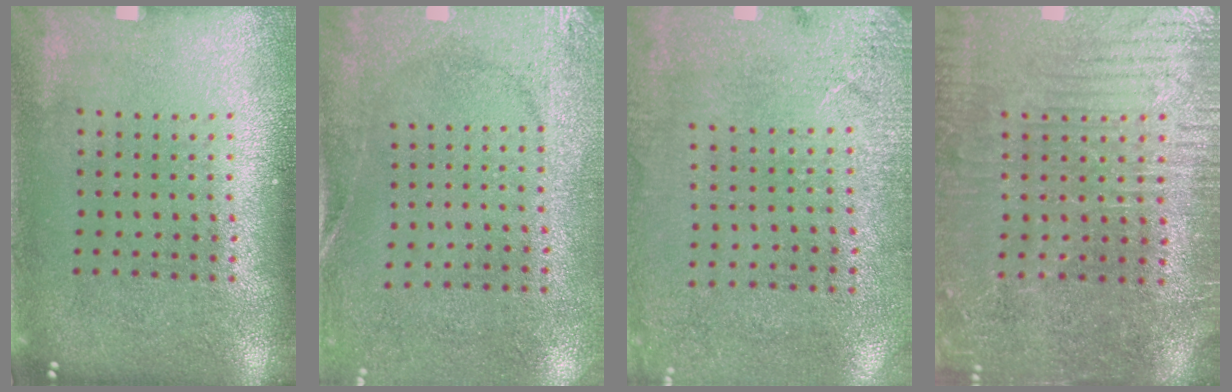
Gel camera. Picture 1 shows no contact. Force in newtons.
{"total": 2.6, "press": 2.0, "slide": 1.6}
{"total": 2.7, "press": 2.2, "slide": 1.5}
{"total": 3.4, "press": 3.3, "slide": 0.9}